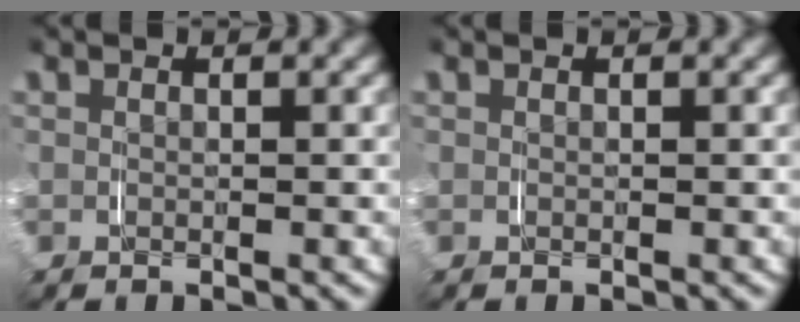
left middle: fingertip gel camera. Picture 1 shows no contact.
{"total": 0.0}